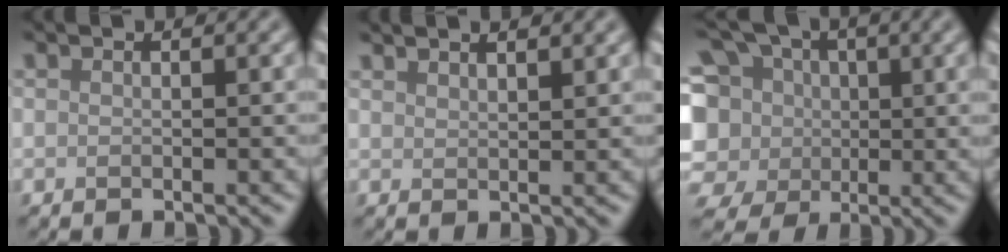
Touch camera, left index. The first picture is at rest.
{"total": 2.1, "force": [1.8, 0.4, 0.9], "torque": [-0.002, 0.005, 0.022]}
{"total": 9.3, "force": [0.0, 8.3, 4.2], "torque": [-0.107, 0.029, -0.031]}